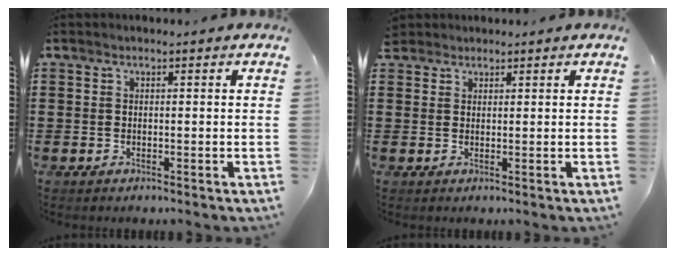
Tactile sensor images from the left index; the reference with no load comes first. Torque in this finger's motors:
{"motor_torque": [0.32, -0.63, -0.06, 0.00]}